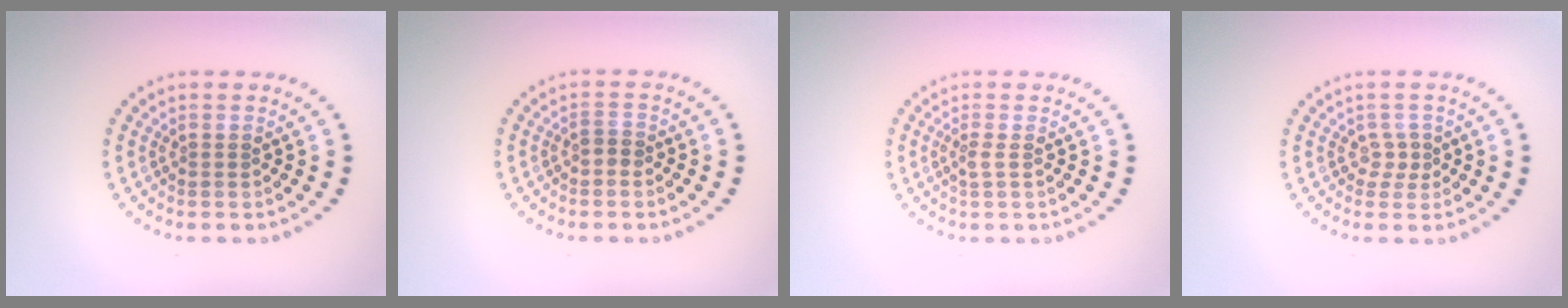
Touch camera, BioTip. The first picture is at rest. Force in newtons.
{"total": 1.1, "press": 0.9, "slide": 0.6}
{"total": 0.9, "press": 0.7, "slide": 0.5}
{"total": 1.1, "press": 0.8, "slide": 0.8}